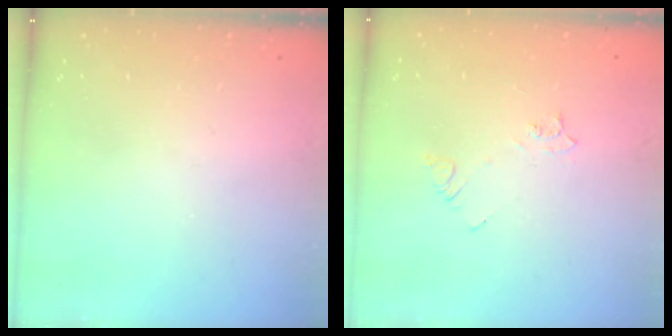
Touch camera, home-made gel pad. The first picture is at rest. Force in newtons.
{"total": 3.7, "press": 3.6, "slide": 0.5}